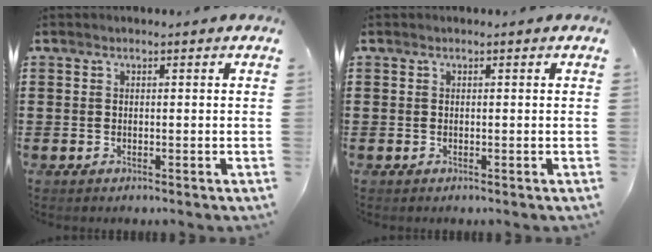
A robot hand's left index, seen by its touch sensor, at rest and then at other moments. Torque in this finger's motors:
{"motor_torque": [0.00, 0.00, 0.00, 0.00]}